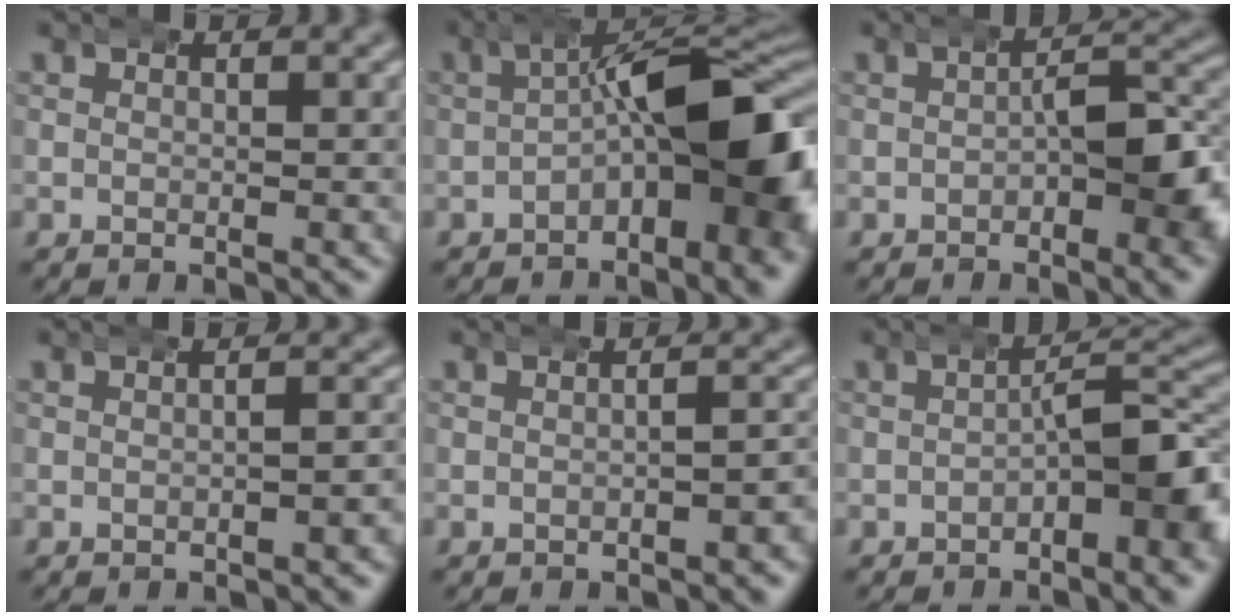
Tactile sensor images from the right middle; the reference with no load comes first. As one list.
[{"total": 10.7, "force": [-0.9, 4.6, 9.6], "torque": [-0.117, -0.005, -0.013]}, {"total": 3.9, "force": [-0.7, 1.3, 3.6], "torque": [-0.052, -0.003, -0.012]}, {"total": 1.4, "force": [-1.1, 0.4, 0.7], "torque": [-0.011, 0.000, -0.016]}, {"total": 2.0, "force": [-1.7, 0.6, 1.0], "torque": [-0.018, -0.003, -0.022]}, {"total": 4.5, "force": [-1.4, 1.4, 4.0], "torque": [-0.056, 0.001, -0.020]}]